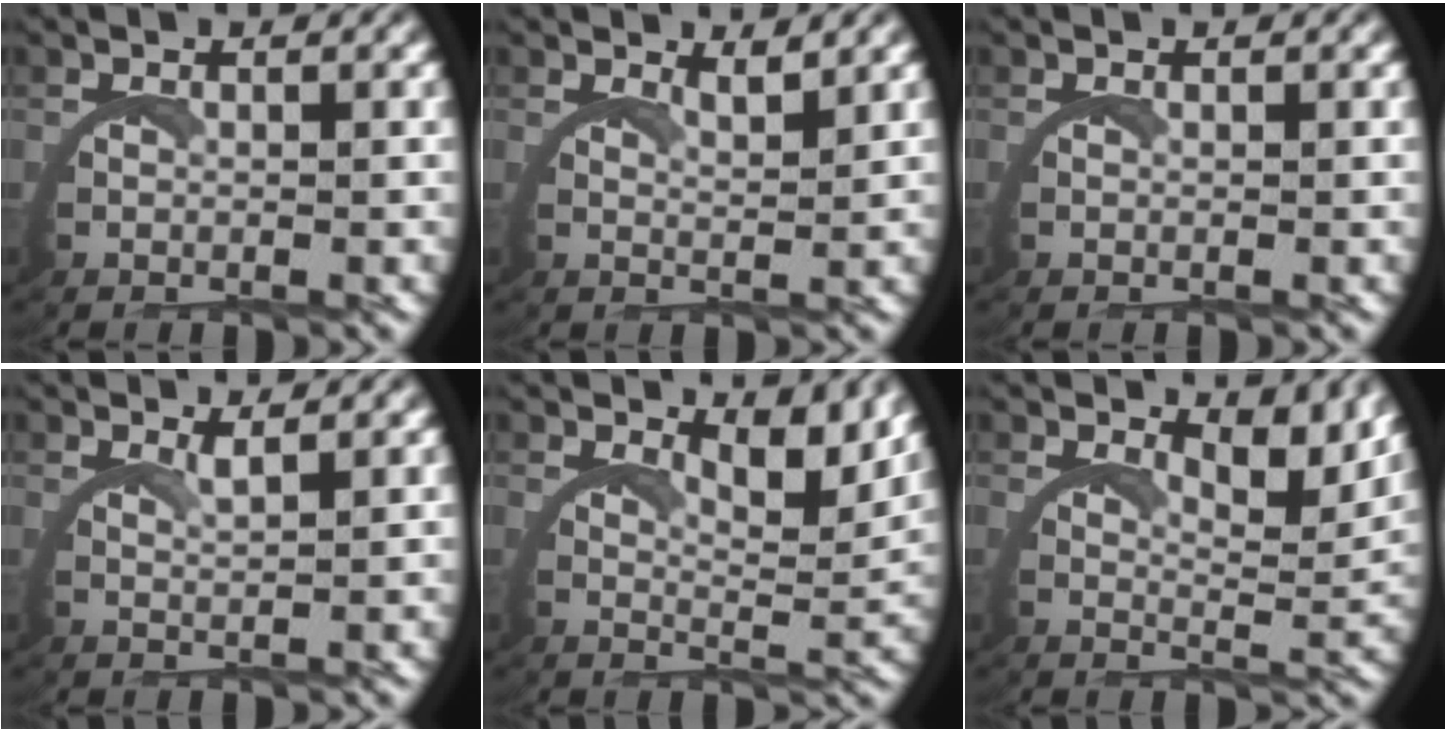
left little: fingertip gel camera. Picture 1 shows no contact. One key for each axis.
{"total": 2.5, "fx": 2.3, "fy": -0.7, "fz": 0.7, "tx": -0.014, "ty": -0.008, "tz": 0.040}
{"total": 0.0}
{"total": 1.9, "fx": 1.6, "fy": -0.9, "fz": 0.6, "tx": -0.013, "ty": -0.003, "tz": 0.028}
{"total": 4.1, "fx": 3.5, "fy": -0.1, "fz": 2.2, "tx": -0.039, "ty": -0.016, "tz": 0.058}
{"total": 4.3, "fx": 3.7, "fy": 0.1, "fz": 2.1, "tx": -0.038, "ty": -0.016, "tz": 0.059}